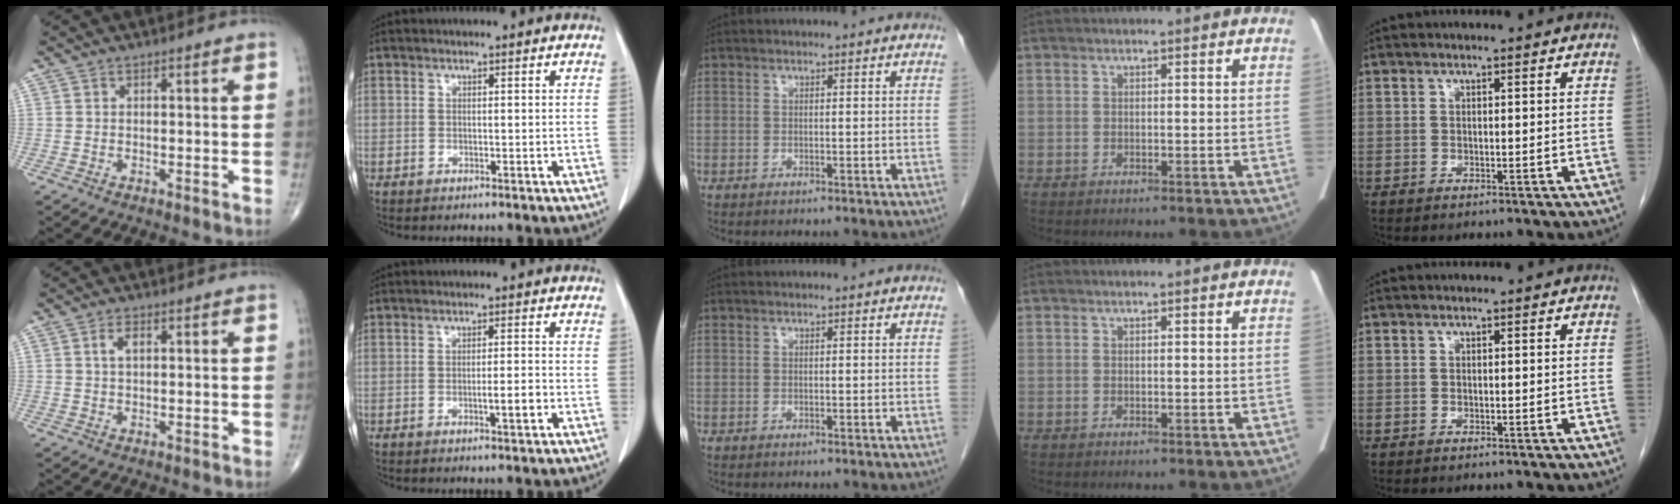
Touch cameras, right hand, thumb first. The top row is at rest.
{"thumb": {"total": 2.5, "force": [0.6, 1.3, 2.0], "torque": [-0.033, 0.004, 0.011]}, "index": {"total": 2.7, "force": [-1.0, 0.2, 2.6], "torque": [-0.043, -0.002, -0.015]}}